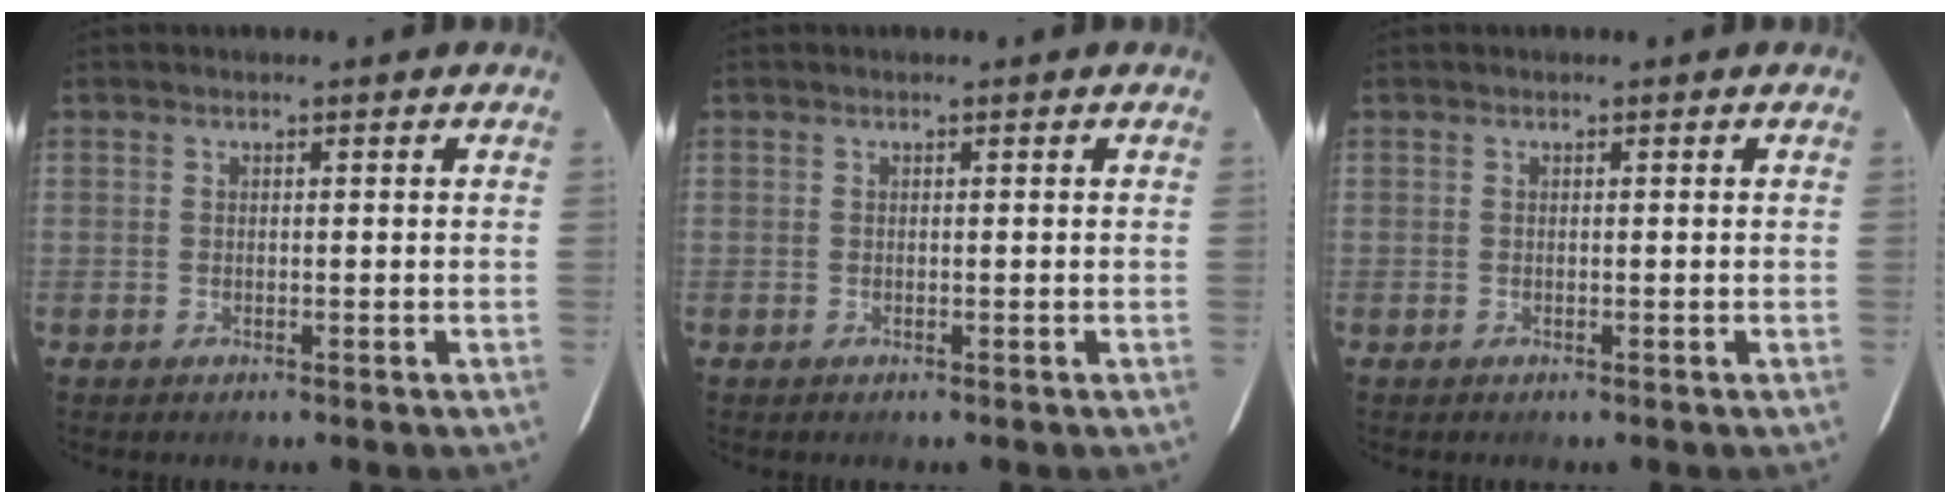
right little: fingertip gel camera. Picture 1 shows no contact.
{"total": 0.0}
{"total": 0.0}